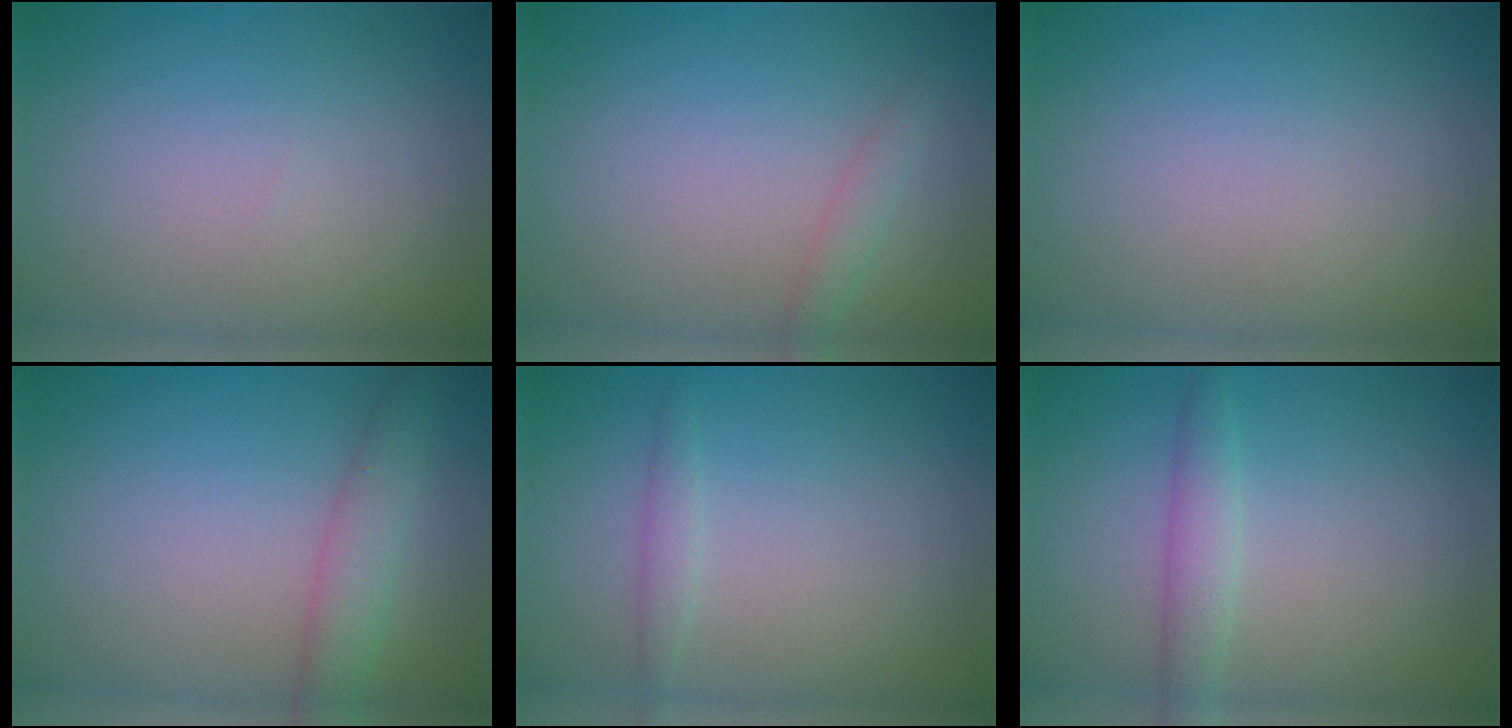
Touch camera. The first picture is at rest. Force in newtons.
{"total": 1.3, "press": 1.3, "slide": 0.1}
{"total": 0.0}
{"total": 2.9, "press": 2.9, "slide": 0.1}
{"total": 1.1, "press": 1.1, "slide": 0.0}
{"total": 2.1, "press": 2.1, "slide": 0.1}